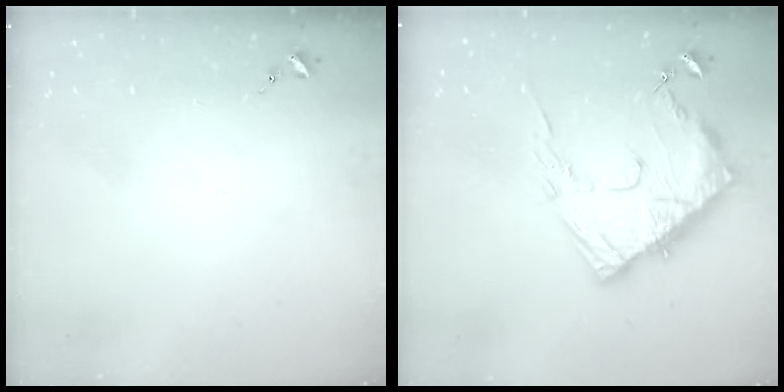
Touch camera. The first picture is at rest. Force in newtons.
{"total": 15.8, "press": 15.7, "slide": 1.6}